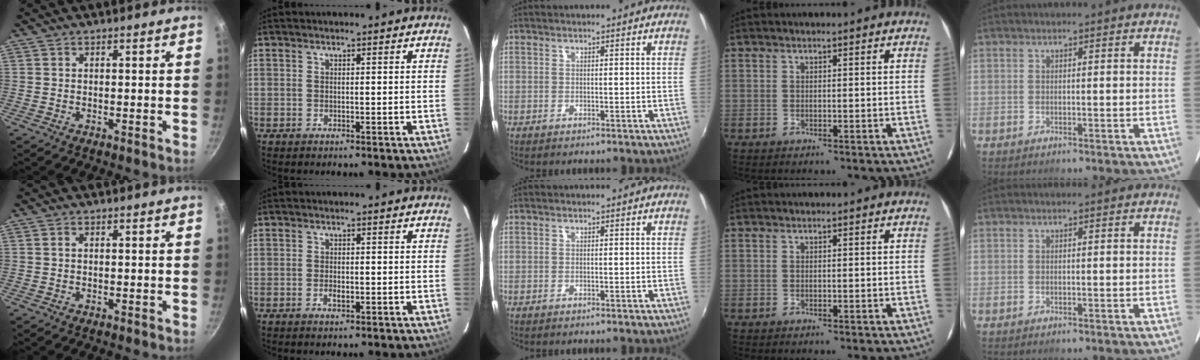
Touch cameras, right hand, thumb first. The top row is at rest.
{"thumb": {"total": 0.6, "force": [0.1, 0.4, 0.4], "torque": [-0.007, 0.003, 0.002]}, "index": {"total": 1.8, "force": [-0.7, 1.0, 1.4], "torque": [-0.027, 0.000, -0.012]}}